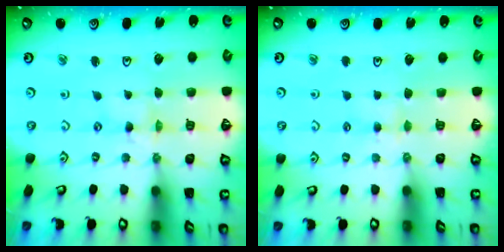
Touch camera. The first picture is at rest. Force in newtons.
{"total": 3.7, "press": 3.6, "slide": 0.4}